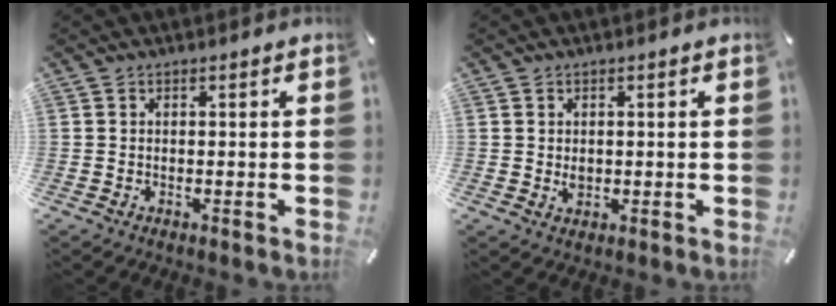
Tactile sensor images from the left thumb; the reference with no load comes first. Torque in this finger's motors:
{"motor_torque": [0.26, 0.45, -0.15, -0.08, 0.02]}